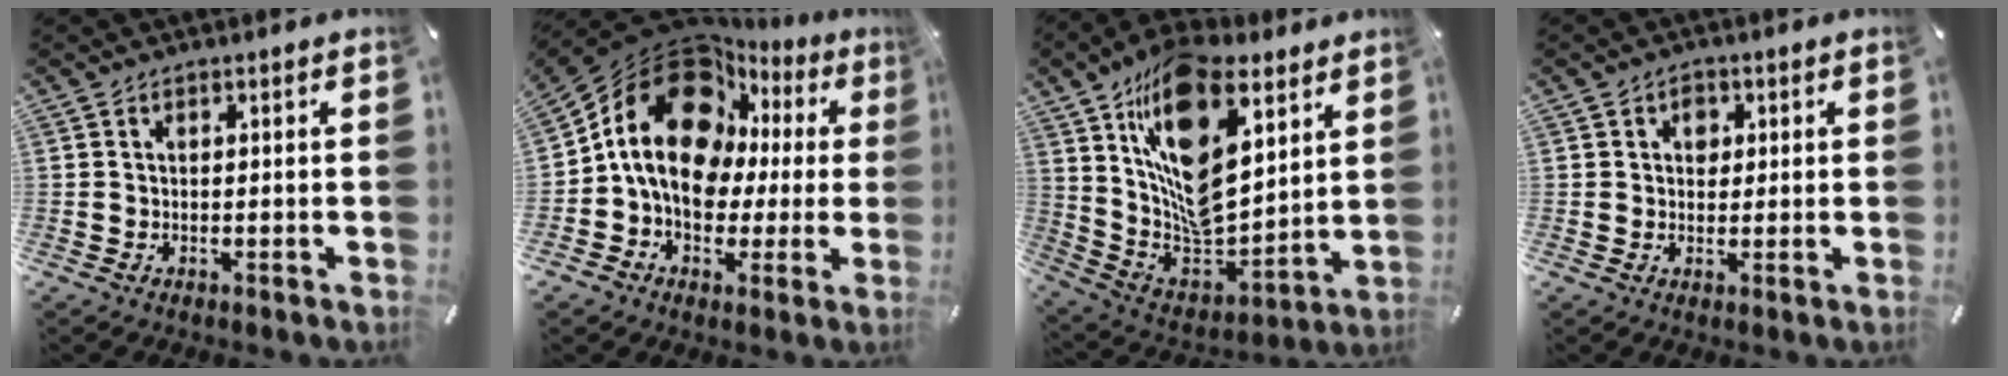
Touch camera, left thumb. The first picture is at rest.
{"total": 18.3, "force": [5.2, 13.9, 10.6], "torque": [-0.190, -0.033, 0.089]}
{"total": 19.6, "force": [10.5, 11.1, 12.3], "torque": [-0.237, -0.076, 0.187]}
{"total": 3.1, "force": [0.7, 2.5, 1.5], "torque": [-0.002, -0.006, 0.003]}